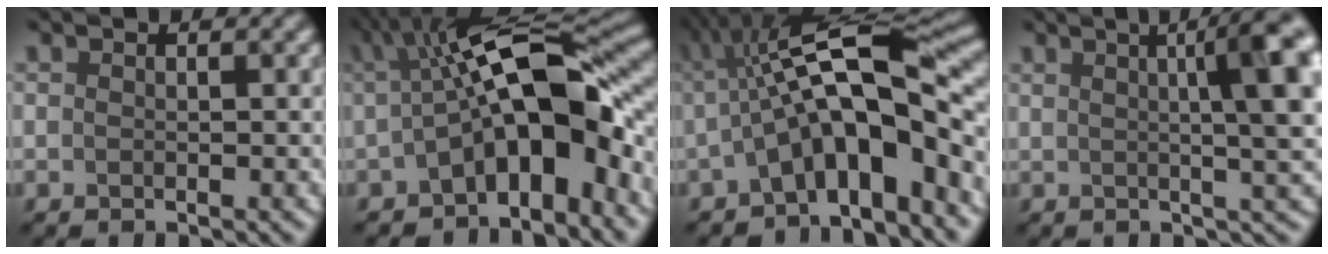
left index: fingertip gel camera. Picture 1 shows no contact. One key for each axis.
{"total": 10.1, "fx": -1.1, "fy": 3.6, "fz": 9.3, "tx": -0.127, "ty": 0.014, "tz": -0.029}
{"total": 10.5, "fx": -2.0, "fy": 3.1, "fz": 9.8, "tx": -0.149, "ty": 0.019, "tz": -0.045}
{"total": 10.2, "fx": 2.4, "fy": 2.9, "fz": 9.5, "tx": -0.083, "ty": 0.022, "tz": 0.019}